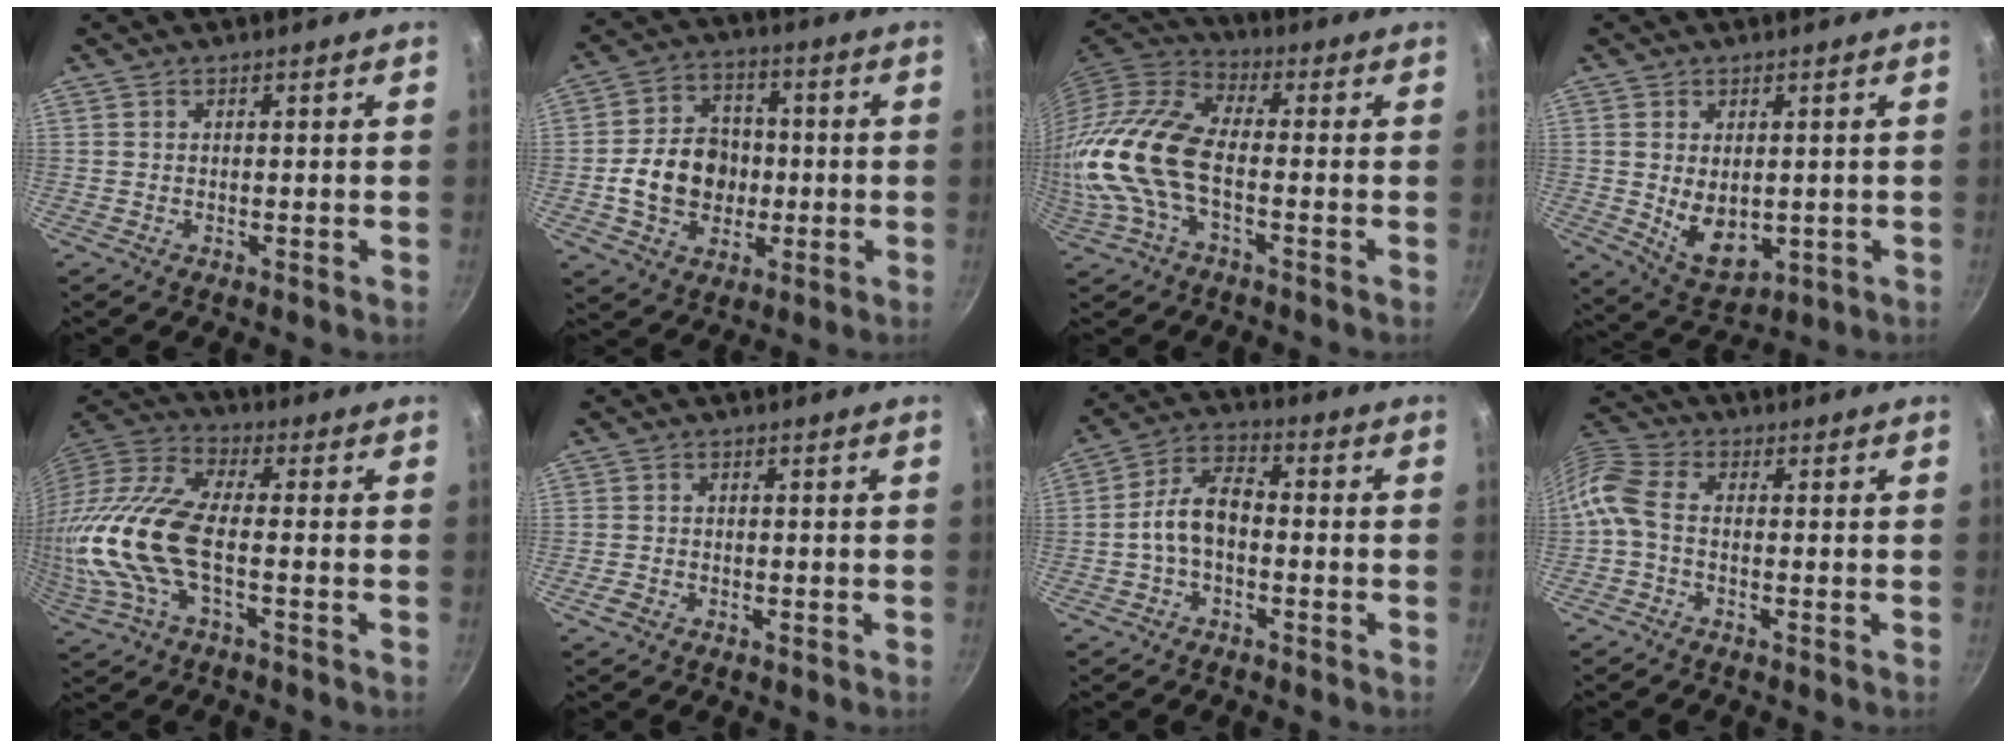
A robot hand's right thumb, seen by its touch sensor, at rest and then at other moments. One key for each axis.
{"total": 13.0, "fx": -1.4, "fy": 10.5, "fz": 7.4, "tx": -0.095, "ty": 0.025, "tz": -0.027}
{"total": 17.2, "fx": -2.6, "fy": 8.4, "fz": 14.7, "tx": -0.310, "ty": 0.022, "tz": -0.064}
{"total": 8.0, "fx": 0.0, "fy": 5.2, "fz": 6.1, "tx": -0.090, "ty": -0.019, "tz": 0.023}
{"total": 19.5, "fx": -2.4, "fy": 8.3, "fz": 17.4, "tx": -0.382, "ty": 0.015, "tz": -0.061}
{"total": 1.7, "fx": -1.1, "fy": 1.1, "fz": 0.7, "tx": -0.019, "ty": 0.010, "tz": -0.023}
{"total": 8.0, "fx": -1.7, "fy": 4.6, "fz": 6.3, "tx": -0.110, "ty": 0.040, "tz": -0.041}
{"total": 6.8, "fx": -1.4, "fy": 3.8, "fz": 5.4, "tx": -0.132, "ty": 0.024, "tz": -0.048}